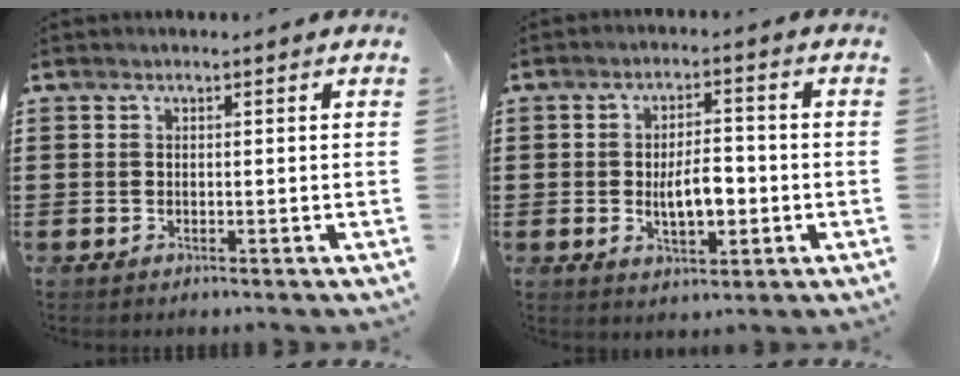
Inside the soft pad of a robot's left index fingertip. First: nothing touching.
{"total": 6.0, "force": [-0.9, 2.7, 5.3], "torque": [-0.078, 0.000, -0.020]}